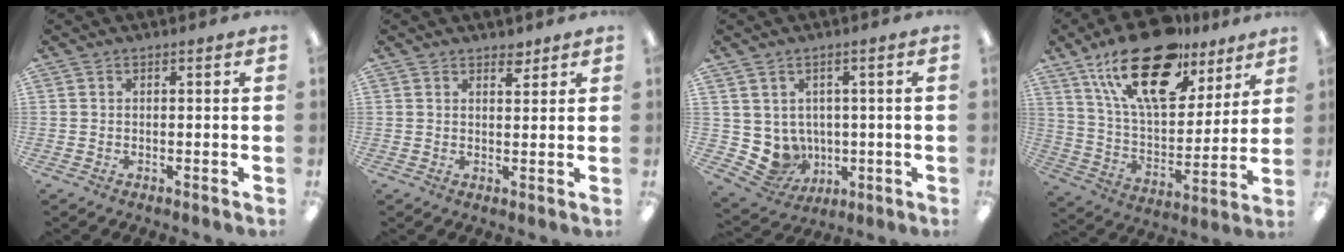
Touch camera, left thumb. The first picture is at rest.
{"total": 2.9, "force": [2.5, 1.3, 0.9], "torque": [0.002, -0.014, 0.041]}
{"total": 6.5, "force": [1.2, 6.3, 1.1], "torque": [-0.049, -0.023, 0.032]}
{"total": 24.4, "force": [15.3, 11.2, 15.5], "torque": [-0.284, -0.077, 0.265]}